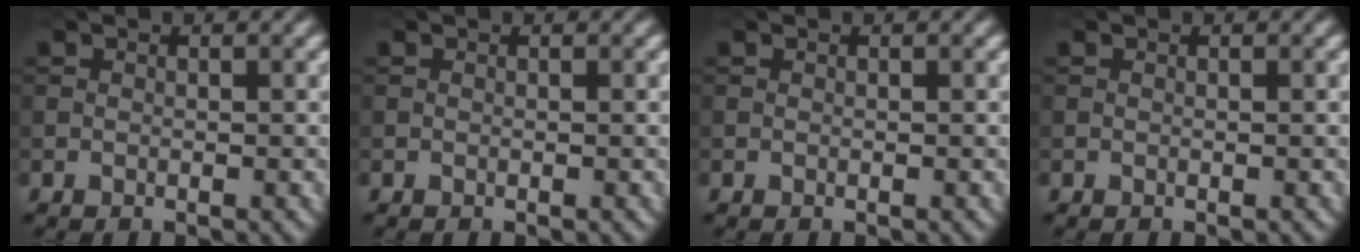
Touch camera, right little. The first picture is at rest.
{"total": 0.0}
{"total": 0.0}
{"total": 0.0}